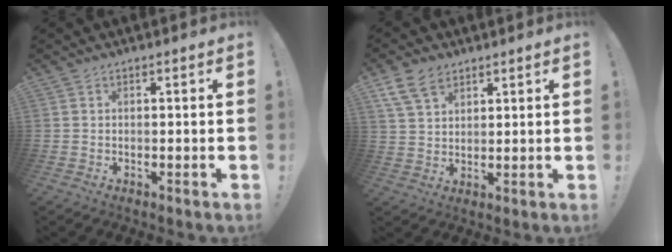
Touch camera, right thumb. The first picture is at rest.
{"total": 8.8, "force": [5.3, 5.6, 4.2], "torque": [-0.081, -0.012, 0.106]}